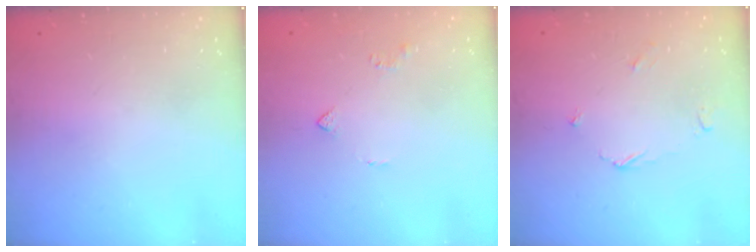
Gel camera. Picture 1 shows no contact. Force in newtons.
{"total": 2.8, "press": 2.8, "slide": 0.6}
{"total": 3.5, "press": 3.5, "slide": 0.5}